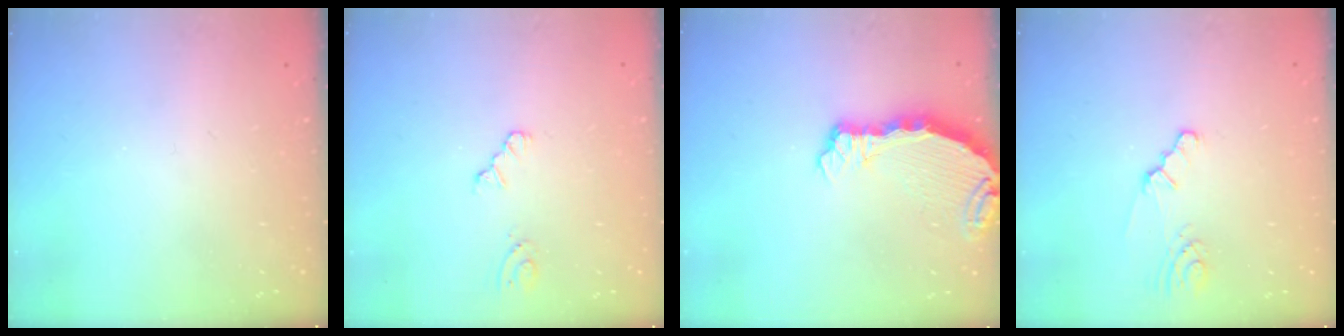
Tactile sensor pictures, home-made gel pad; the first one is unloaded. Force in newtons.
{"total": 2.2, "press": 2.2, "slide": 0.3}
{"total": 5.8, "press": 5.7, "slide": 1.2}
{"total": 2.2, "press": 2.2, "slide": 0.4}